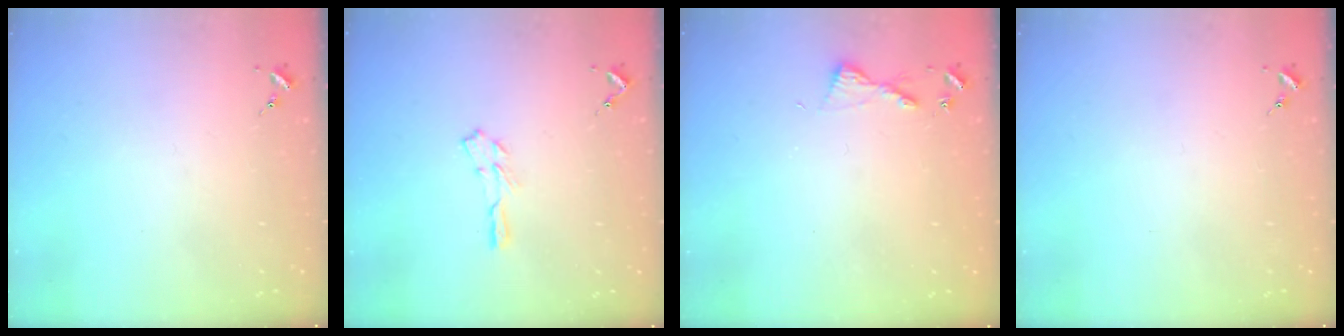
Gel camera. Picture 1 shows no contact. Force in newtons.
{"total": 4.0, "press": 3.9, "slide": 0.4}
{"total": 5.7, "press": 5.7, "slide": 0.5}
{"total": 0.0}